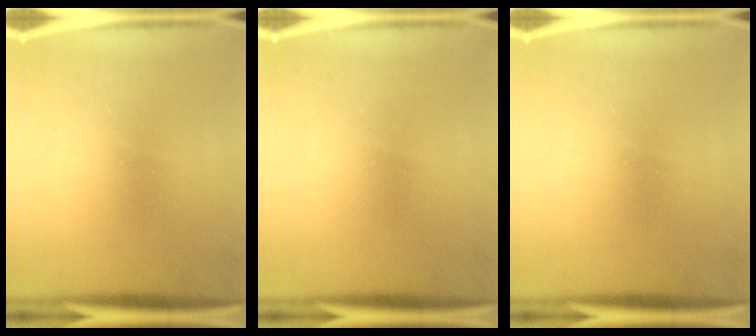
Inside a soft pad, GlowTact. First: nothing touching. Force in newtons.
{"total": 0.0}
{"total": 0.0}